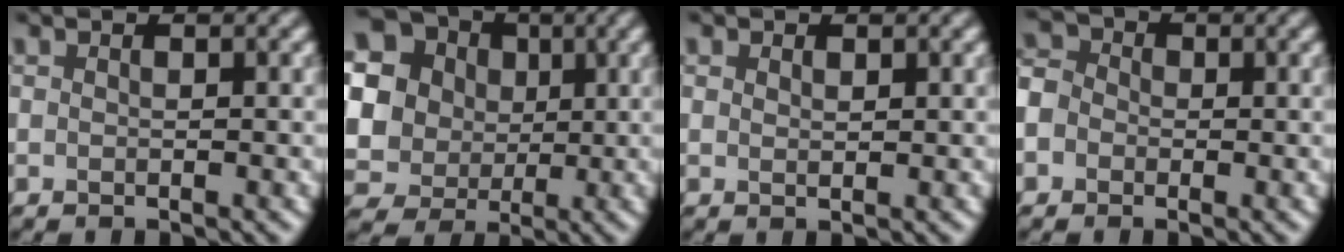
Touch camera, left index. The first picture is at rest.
{"total": 19.3, "force": [4.6, 17.3, 7.0], "torque": [-0.215, 0.011, 0.062]}
{"total": 0.7, "force": [0.5, 0.4, 0.4], "torque": [-0.006, -0.002, 0.009]}
{"total": 4.3, "force": [-0.7, 3.9, 1.8], "torque": [-0.032, 0.019, -0.036]}